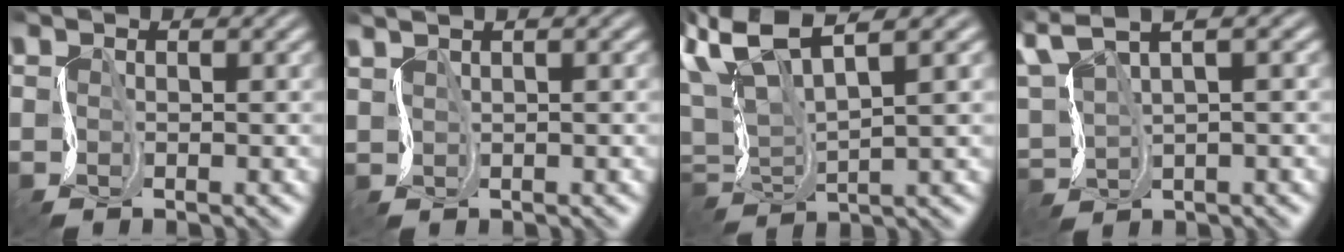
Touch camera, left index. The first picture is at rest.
{"total": 2.7, "force": [1.9, 0.7, 1.8], "torque": [-0.044, 0.016, 0.023]}
{"total": 6.5, "force": [2.1, 1.9, 5.8], "torque": [-0.127, 0.016, 0.034]}
{"total": 3.9, "force": [2.3, 1.0, 3.0], "torque": [-0.079, 0.018, 0.034]}